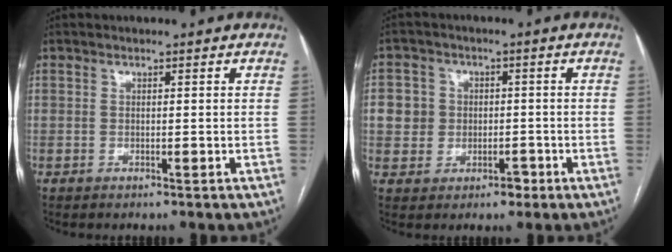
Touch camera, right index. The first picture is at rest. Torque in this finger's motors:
{"motor_torque": [-0.03, 0.17, 0.01, -0.01]}